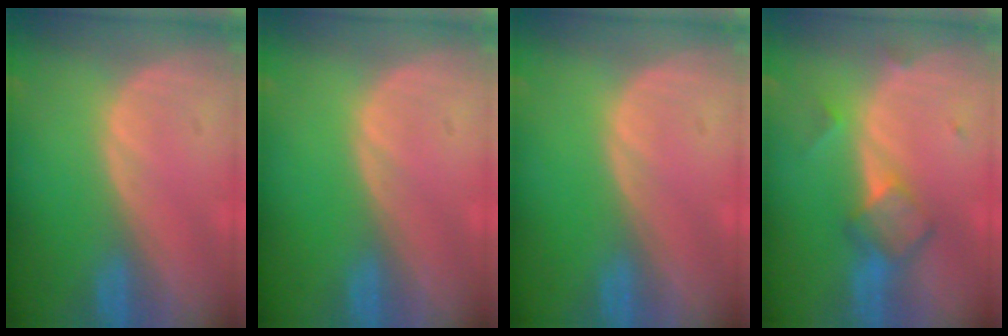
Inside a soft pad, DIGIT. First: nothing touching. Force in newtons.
{"total": 0.0}
{"total": 0.0}
{"total": 5.9, "press": 5.1, "slide": 3.0}